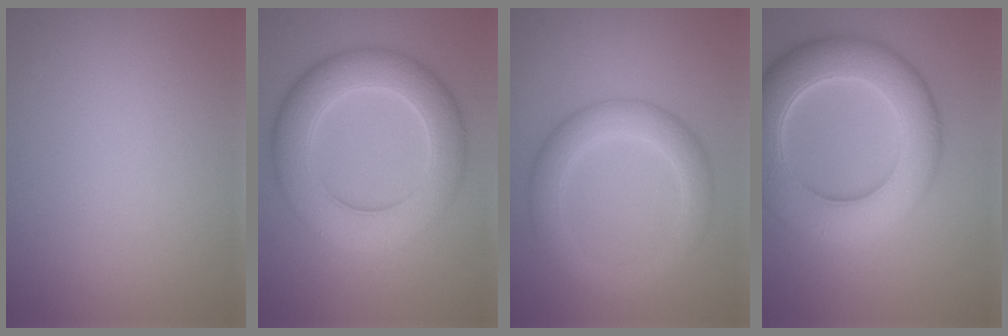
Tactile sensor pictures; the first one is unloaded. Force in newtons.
{"total": 8.0, "press": 8.0, "slide": 0.3}
{"total": 4.3, "press": 4.3, "slide": 0.1}
{"total": 9.4, "press": 9.4, "slide": 0.3}